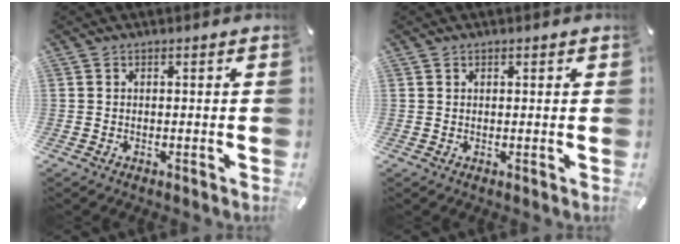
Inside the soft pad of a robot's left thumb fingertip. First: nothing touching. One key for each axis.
{"total": 0.7, "fx": 0.4, "fy": 0.5, "fz": 0.1, "tx": -0.001, "ty": 0.003, "tz": 0.007}